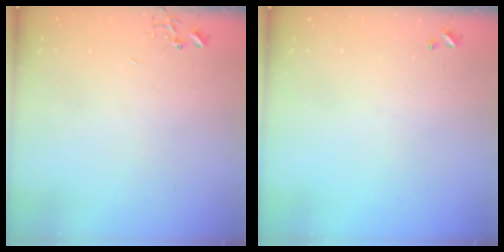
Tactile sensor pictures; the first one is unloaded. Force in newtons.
{"total": 0.0}